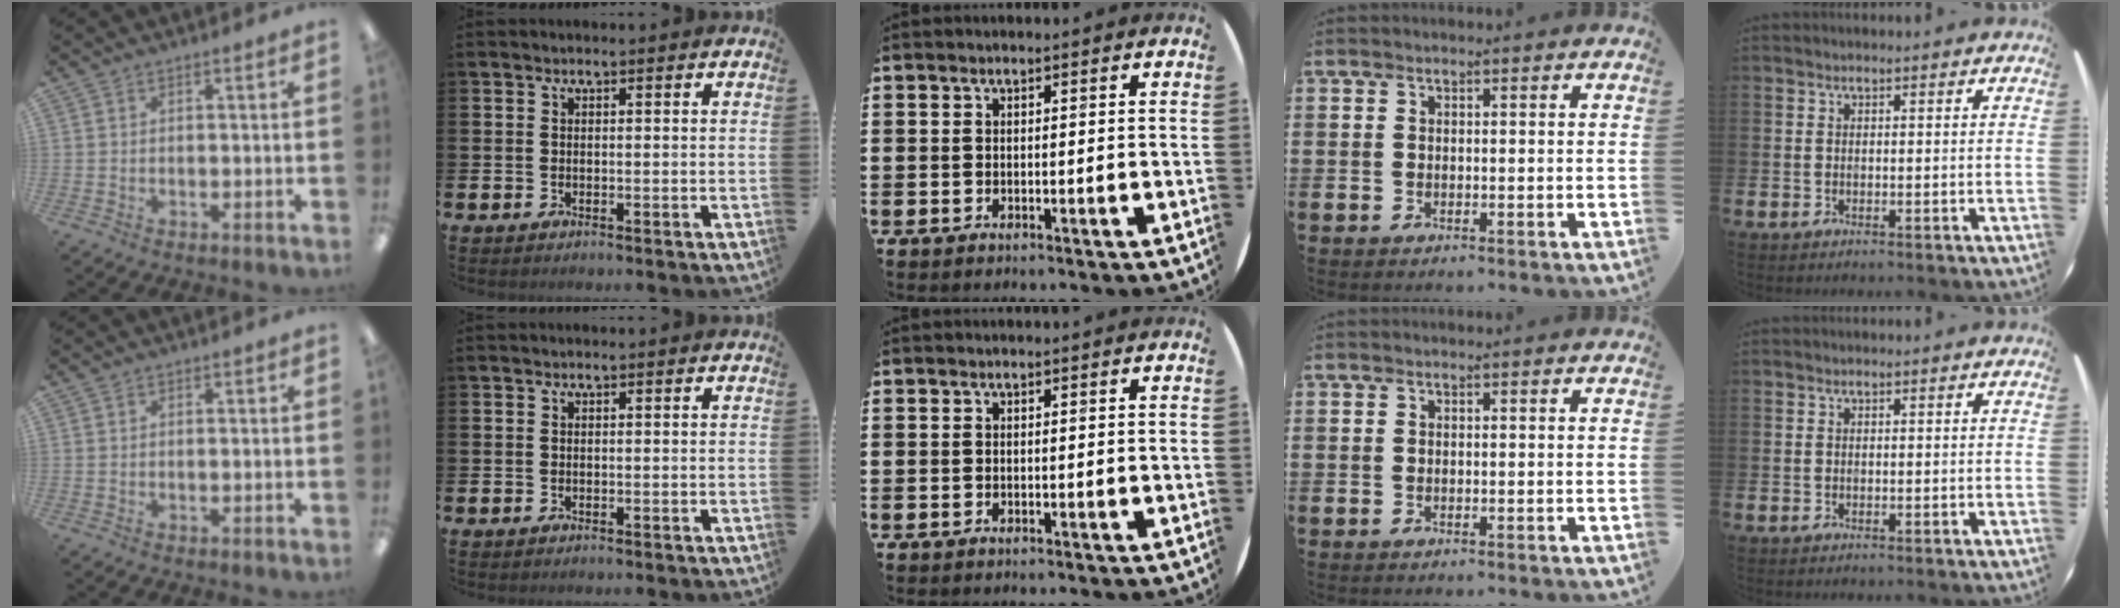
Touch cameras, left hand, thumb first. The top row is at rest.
{}